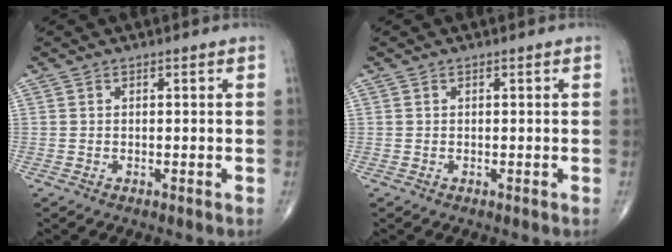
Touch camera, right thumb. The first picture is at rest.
{"total": 0.0}